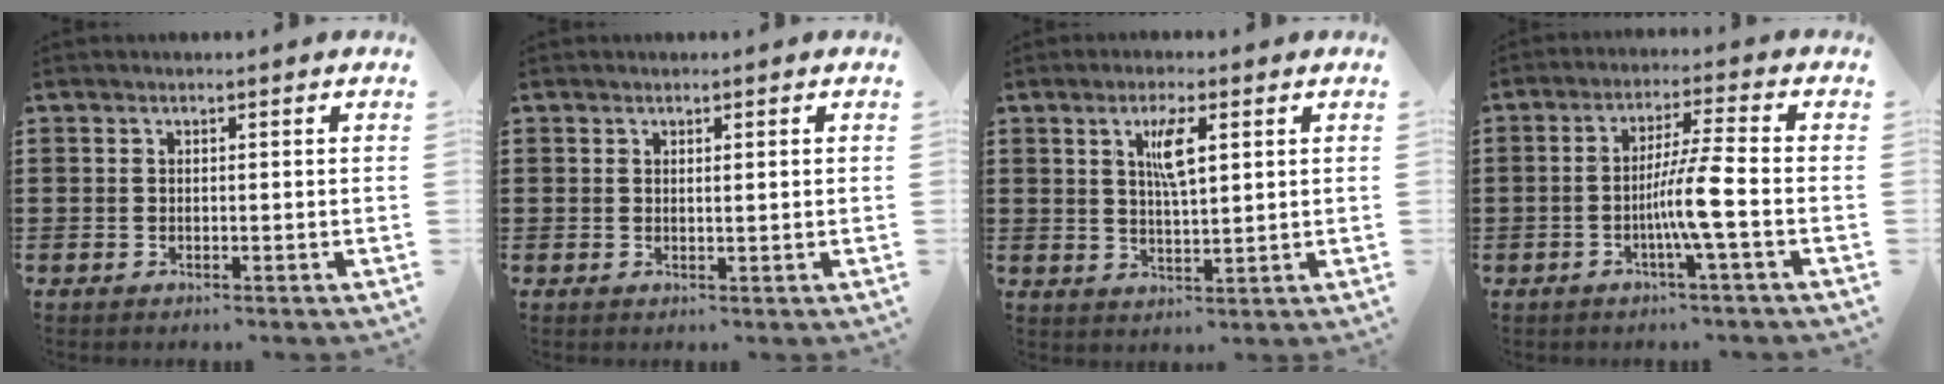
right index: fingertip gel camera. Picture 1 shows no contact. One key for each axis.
{"total": 0.6, "fx": 0.3, "fy": 0.0, "fz": 0.5, "tx": -0.010, "ty": -0.001, "tz": 0.005}
{"total": 5.0, "fx": 1.8, "fy": 1.3, "fz": 4.4, "tx": -0.086, "ty": 0.007, "tz": 0.025}
{"total": 6.9, "fx": -2.2, "fy": -0.6, "fz": 6.5, "tx": -0.112, "ty": -0.005, "tz": -0.043}